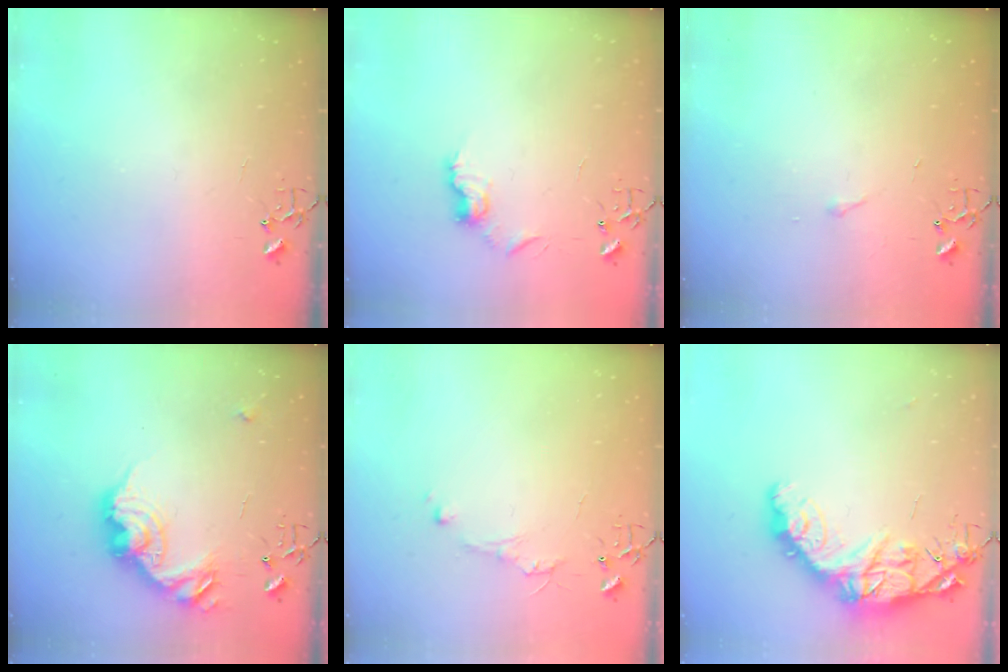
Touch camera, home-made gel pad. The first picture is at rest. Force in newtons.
{"total": 7.8, "press": 7.8, "slide": 0.4}
{"total": 2.9, "press": 2.9, "slide": 0.5}
{"total": 16.0, "press": 16.0, "slide": 0.3}
{"total": 5.0, "press": 5.0, "slide": 0.6}
{"total": 15.2, "press": 15.2, "slide": 1.2}